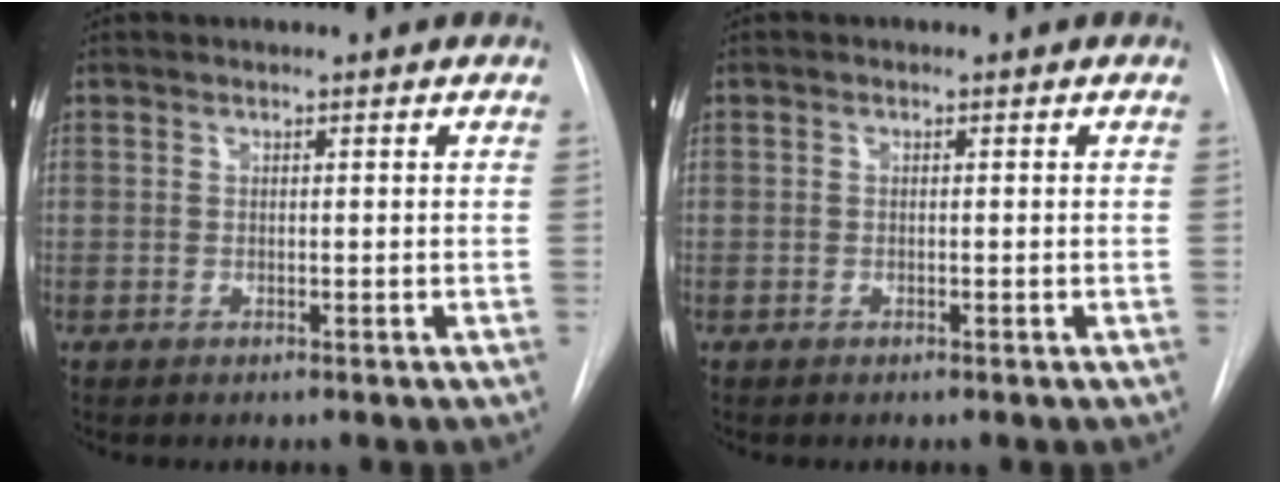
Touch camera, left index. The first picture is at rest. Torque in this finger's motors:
{"motor_torque": [0.05, 0.13, 0.00, 0.00]}